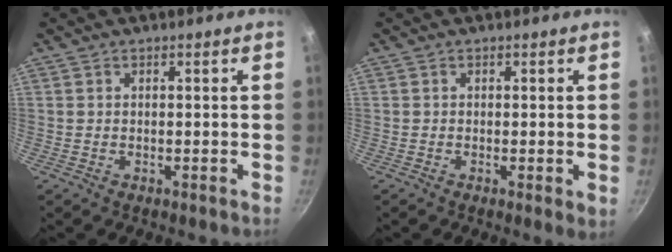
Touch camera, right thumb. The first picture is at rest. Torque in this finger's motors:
{"motor_torque": [-0.24, 0.13, -0.15, 0.03, -0.05]}